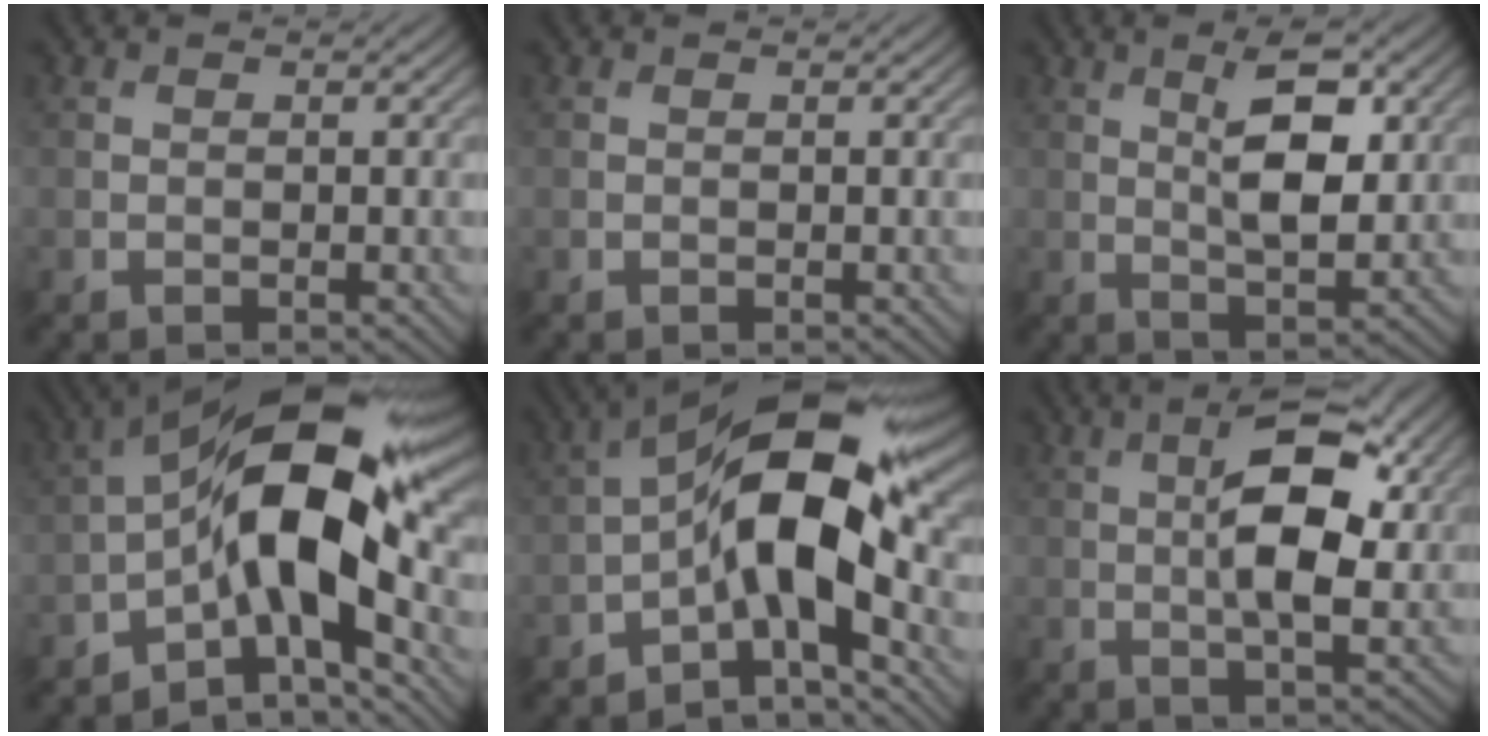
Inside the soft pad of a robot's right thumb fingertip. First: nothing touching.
{"total": 0.0}
{"total": 7.3, "force": [2.0, 2.6, 6.5], "torque": [-0.105, 0.002, 0.034]}
{"total": 14.7, "force": [-3.3, 5.8, 13.0], "torque": [-0.195, 0.016, -0.074]}
{"total": 13.1, "force": [-2.9, 5.0, 11.7], "torque": [-0.189, 0.015, -0.067]}
{"total": 9.5, "force": [1.5, 3.5, 8.8], "torque": [-0.153, 0.006, 0.022]}